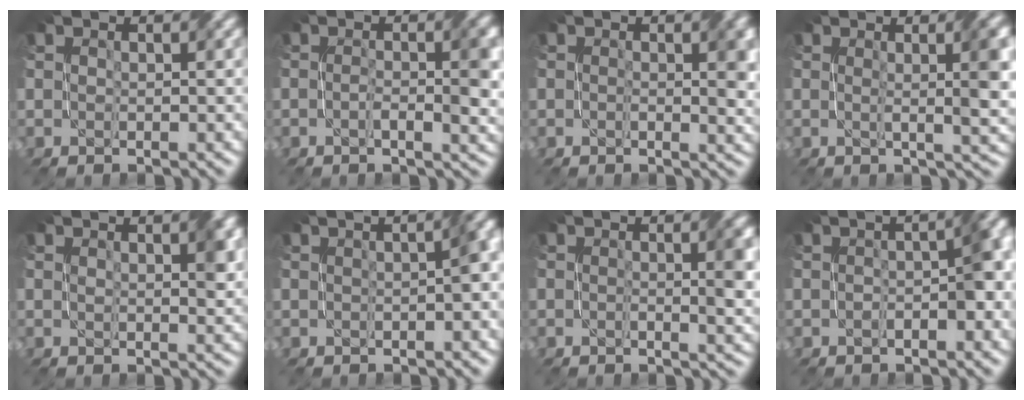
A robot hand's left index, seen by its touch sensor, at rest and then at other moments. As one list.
[{"total": 4.2, "force": [-0.4, 1.1, 4.0], "torque": [-0.066, -0.001, -0.008]}, {"total": 3.1, "force": [0.3, 1.2, 2.8], "torque": [-0.036, 0.000, 0.003]}, {"total": 6.3, "force": [0.9, 1.8, 6.0], "torque": [-0.055, 0.006, 0.013]}, {"total": 2.3, "force": [1.0, 0.6, 1.9], "torque": [-0.024, 0.002, 0.019]}, {"total": 3.8, "force": [0.1, 1.0, 3.7], "torque": [-0.035, 0.015, 0.009]}, {"total": 3.5, "force": [0.3, 0.8, 3.4], "torque": [-0.045, 0.002, 0.002]}, {"total": 4.2, "force": [-0.5, 1.2, 4.0], "torque": [-0.057, 0.012, -0.012]}]